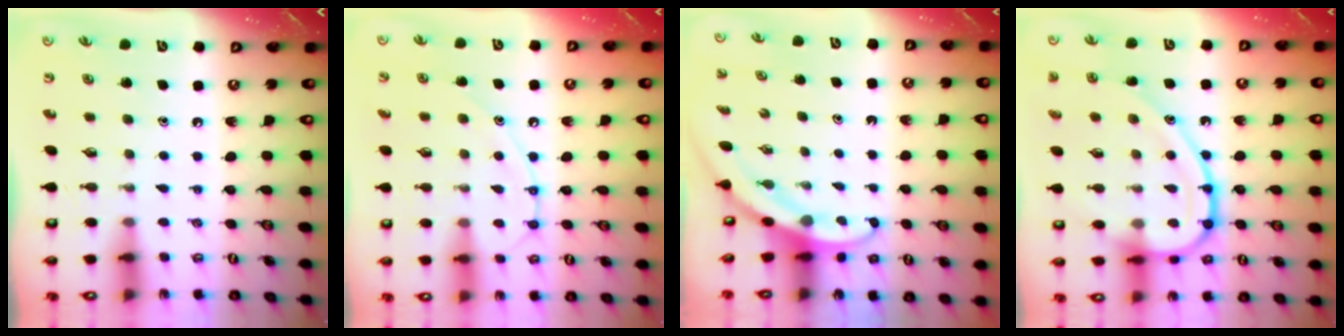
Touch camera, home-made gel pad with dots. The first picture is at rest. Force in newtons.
{"total": 10.5, "press": 10.5, "slide": 0.8}
{"total": 3.0, "press": 3.0, "slide": 0.1}
{"total": 17.6, "press": 17.6, "slide": 0.6}